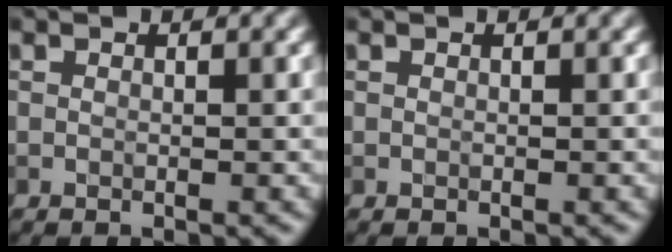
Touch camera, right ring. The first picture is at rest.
{"total": 0.0}